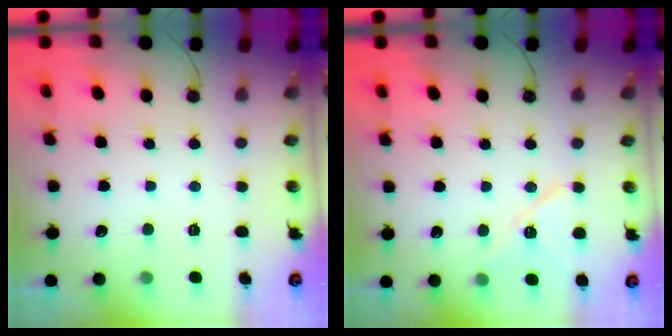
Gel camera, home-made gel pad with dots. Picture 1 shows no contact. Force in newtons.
{"total": 9.9, "press": 9.9, "slide": 0.9}